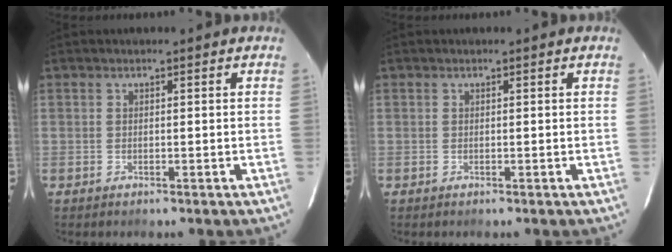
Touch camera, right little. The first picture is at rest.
{"total": 0.0}